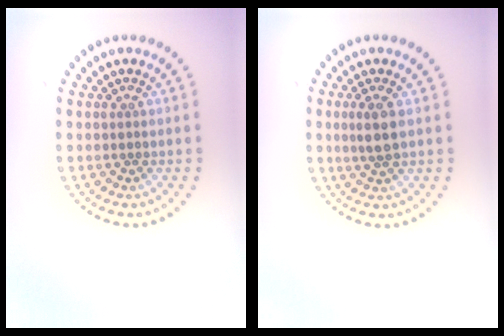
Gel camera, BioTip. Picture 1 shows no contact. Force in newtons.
{"total": 2.2, "press": 2.0, "slide": 0.9}